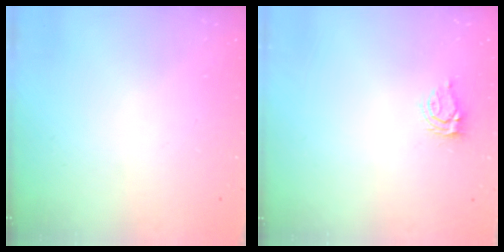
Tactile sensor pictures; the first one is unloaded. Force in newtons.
{"total": 5.0, "press": 4.9, "slide": 0.7}